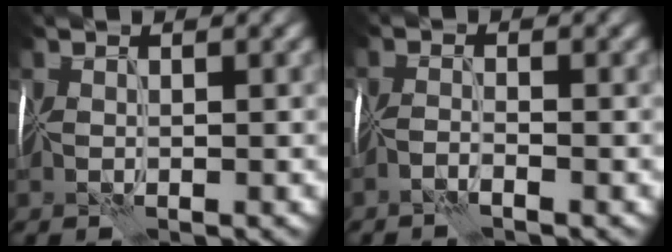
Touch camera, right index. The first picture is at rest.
{"total": 1.4, "force": [-1.2, -0.4, 0.5], "torque": [-0.017, 0.001, -0.031]}